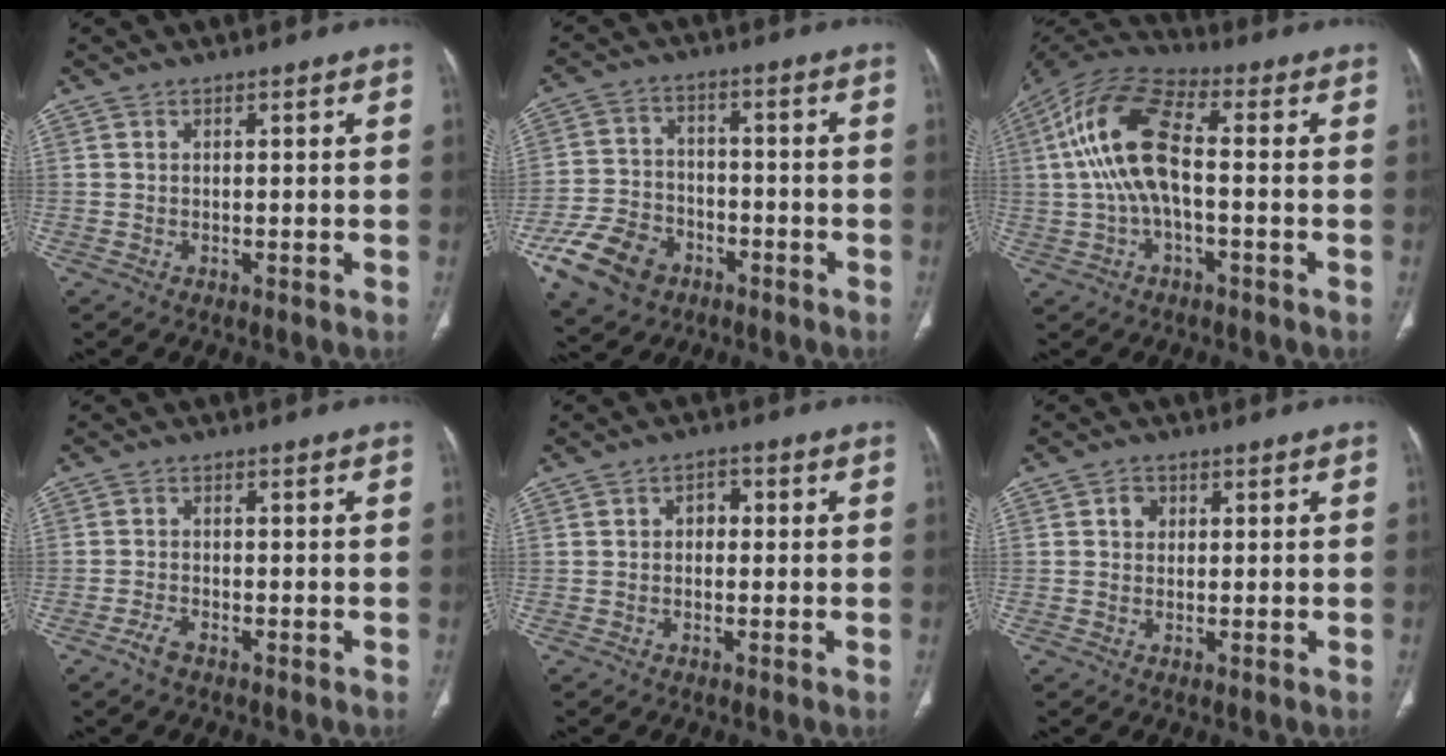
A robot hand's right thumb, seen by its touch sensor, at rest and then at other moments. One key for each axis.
{"total": 12.6, "fx": -6.6, "fy": 8.8, "fz": 6.1, "tx": -0.106, "ty": 0.029, "tz": -0.114}
{"total": 14.5, "fx": 0.0, "fy": 6.2, "fz": 13.1, "tx": -0.275, "ty": 0.038, "tz": -0.006}
{"total": 2.3, "fx": -1.7, "fy": 0.8, "fz": 1.3, "tx": -0.034, "ty": 0.008, "tz": -0.033}
{"total": 2.6, "fx": 0.0, "fy": 2.0, "fz": 1.7, "tx": -0.011, "ty": 0.012, "tz": -0.006}
{"total": 2.1, "fx": 0.5, "fy": 1.8, "fz": 0.9, "tx": -0.005, "ty": 0.001, "tz": 0.007}